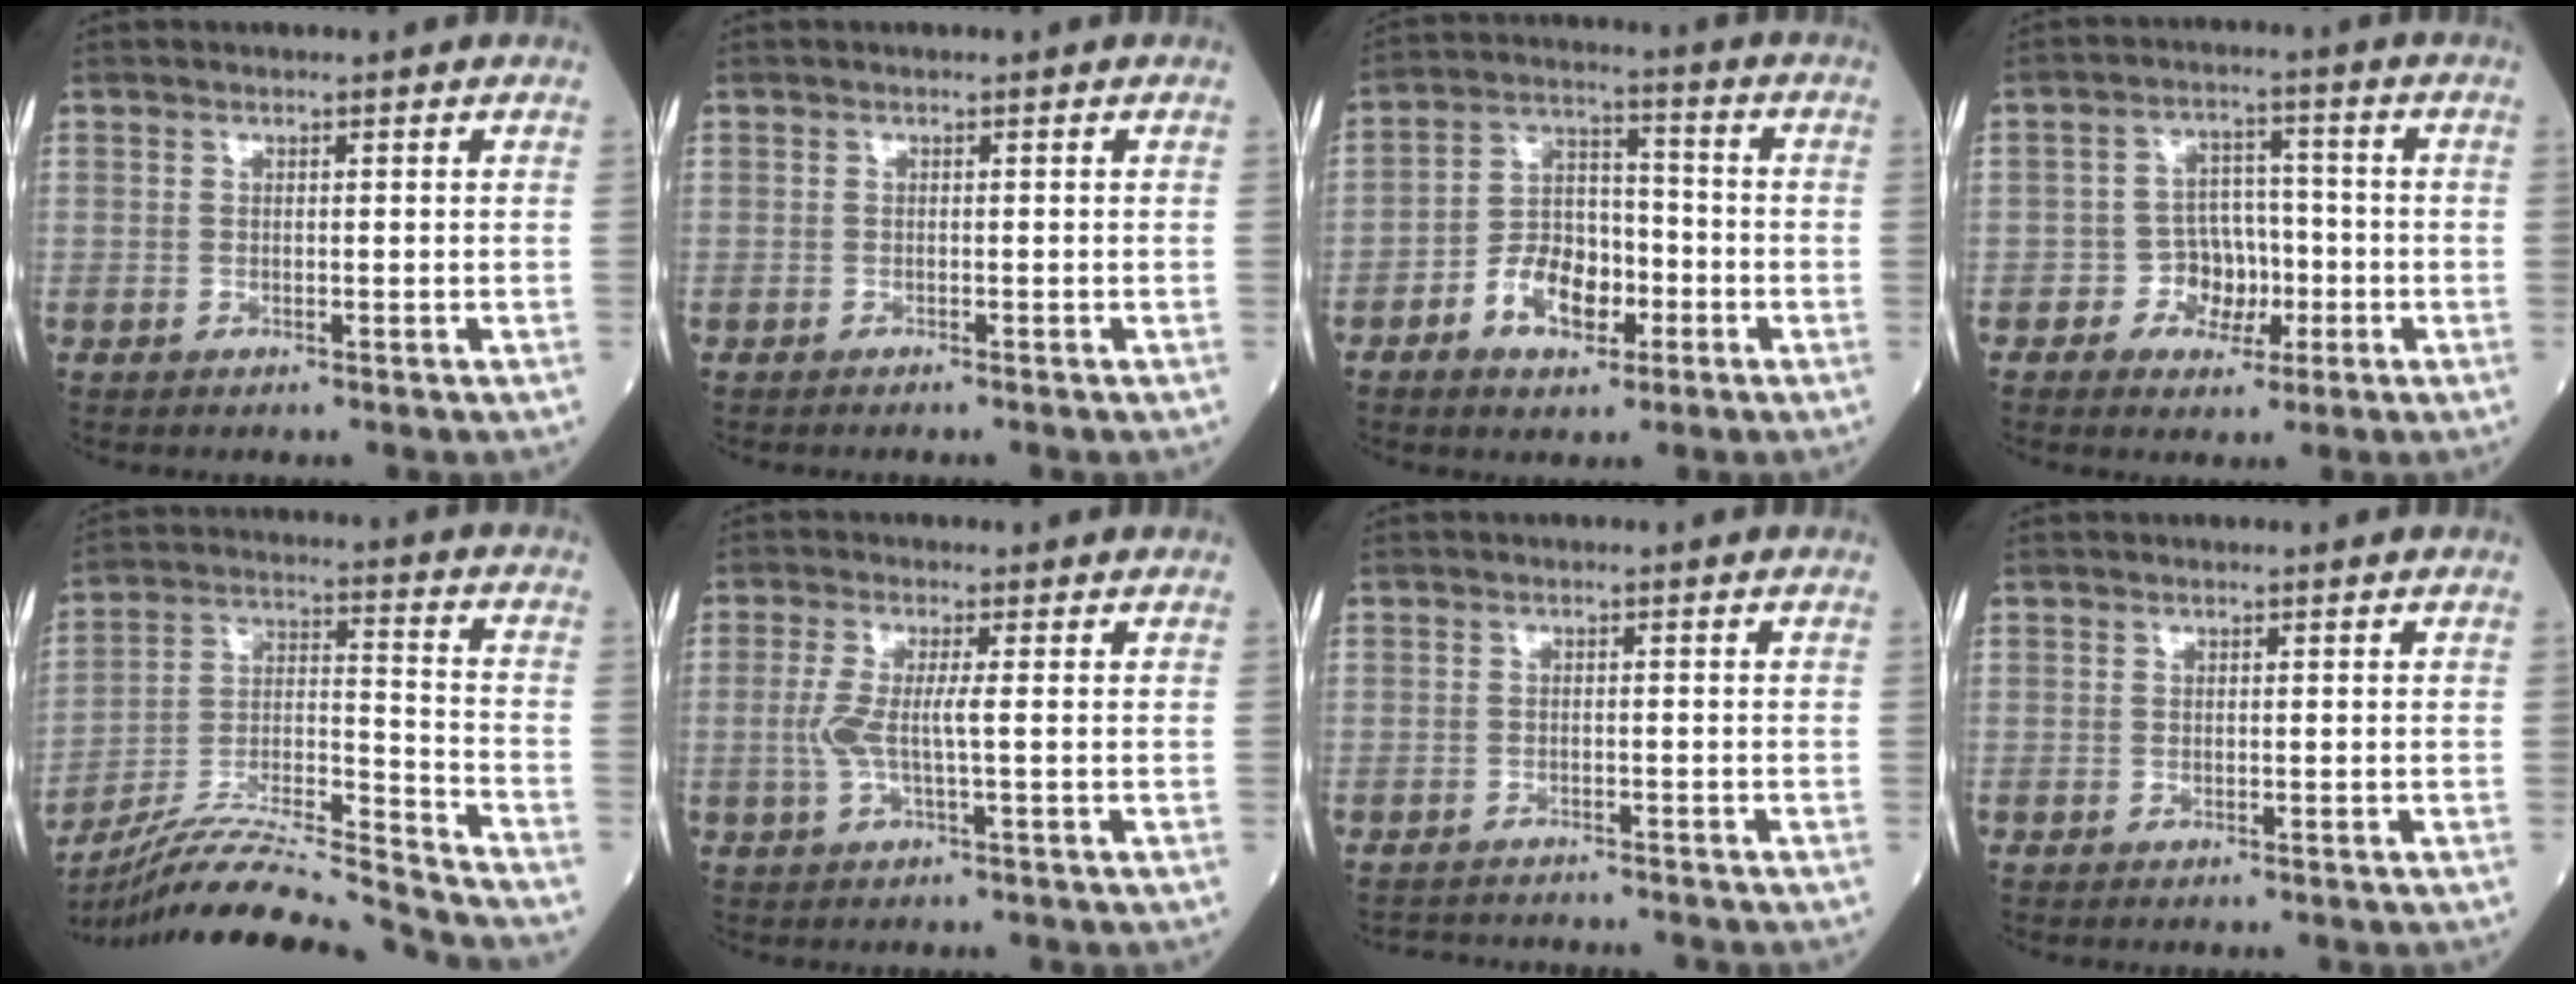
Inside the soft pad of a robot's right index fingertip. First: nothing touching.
{"total": 1.3, "force": [-1.2, 0.0, 0.6], "torque": [-0.006, 0.001, -0.013]}
{"total": 9.3, "force": [-3.9, 5.3, 6.5], "torque": [-0.124, 0.020, -0.068]}
{"total": 5.9, "force": [-1.9, 4.8, 2.9], "torque": [-0.041, 0.017, -0.031]}
{"total": 20.7, "force": [-19.6, -1.4, 6.5], "torque": [-0.136, -0.008, -0.332]}
{"total": 3.8, "force": [-0.2, 0.0, 3.8], "torque": [-0.094, -0.001, -0.006]}
{"total": 5.3, "force": [-5.2, 0.9, 0.6], "torque": [-0.003, -0.005, -0.074]}
{"total": 0.0}